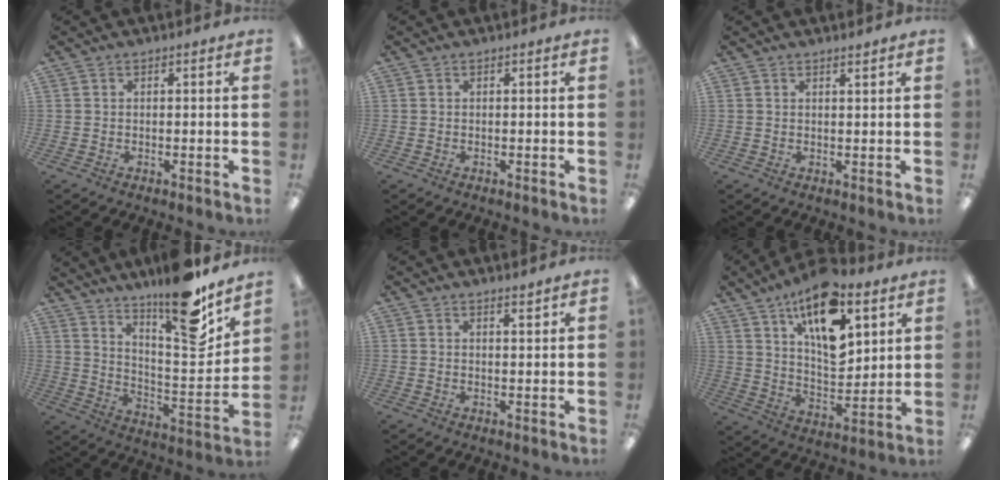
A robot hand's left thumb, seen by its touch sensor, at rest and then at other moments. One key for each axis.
{"total": 0.0}
{"total": 1.3, "fx": 1.2, "fy": -0.1, "fz": 0.5, "tx": -0.011, "ty": -0.004, "tz": 0.022}
{"total": 18.0, "fx": 14.1, "fy": 3.8, "fz": 10.5, "tx": -0.154, "ty": -0.117, "tz": 0.231}
{"total": 2.0, "fx": 1.8, "fy": 0.1, "fz": 1.0, "tx": -0.014, "ty": -0.008, "tz": 0.030}
{"total": 18.5, "fx": 10.5, "fy": 8.2, "fz": 12.9, "tx": -0.198, "ty": -0.054, "tz": 0.178}